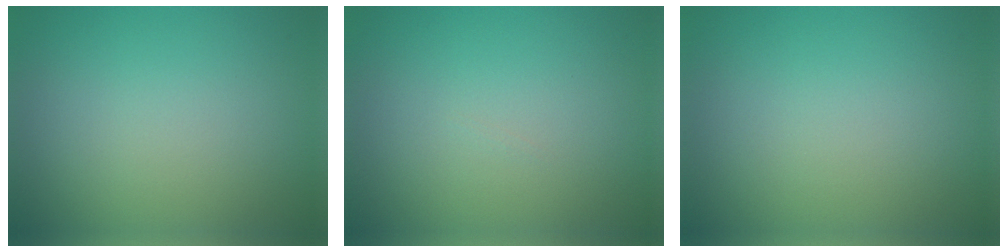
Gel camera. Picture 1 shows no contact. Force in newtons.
{"total": 0.0}
{"total": 0.0}